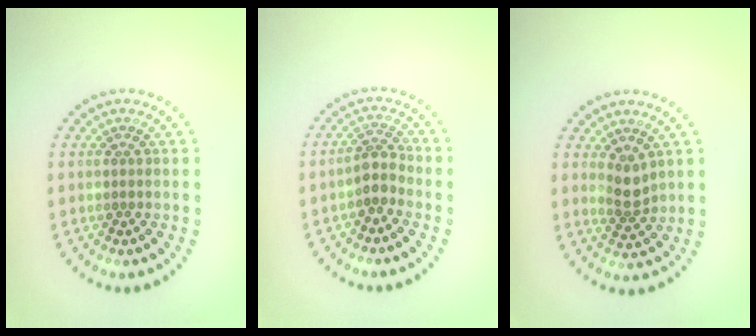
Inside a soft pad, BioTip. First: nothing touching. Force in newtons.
{"total": 2.1, "press": 1.7, "slide": 1.3}
{"total": 2.2, "press": 1.6, "slide": 1.4}